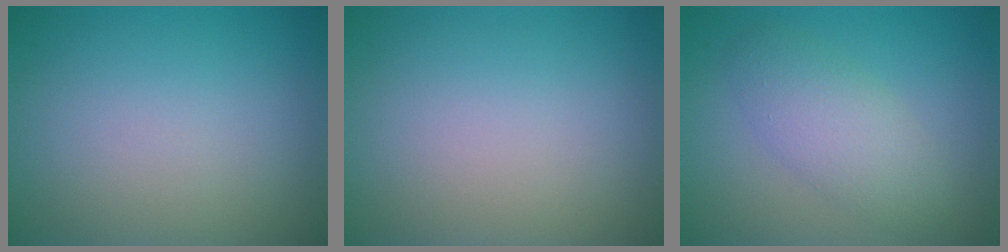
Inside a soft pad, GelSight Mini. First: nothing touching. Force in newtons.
{"total": 0.0}
{"total": 3.8, "press": 3.8, "slide": 0.0}